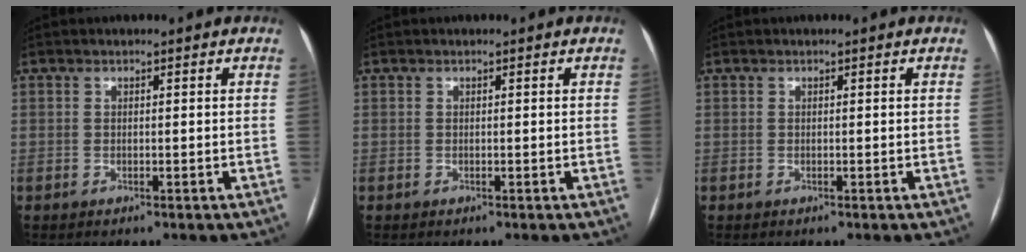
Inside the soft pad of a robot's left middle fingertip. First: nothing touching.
{"total": 0.0}
{"total": 0.0}